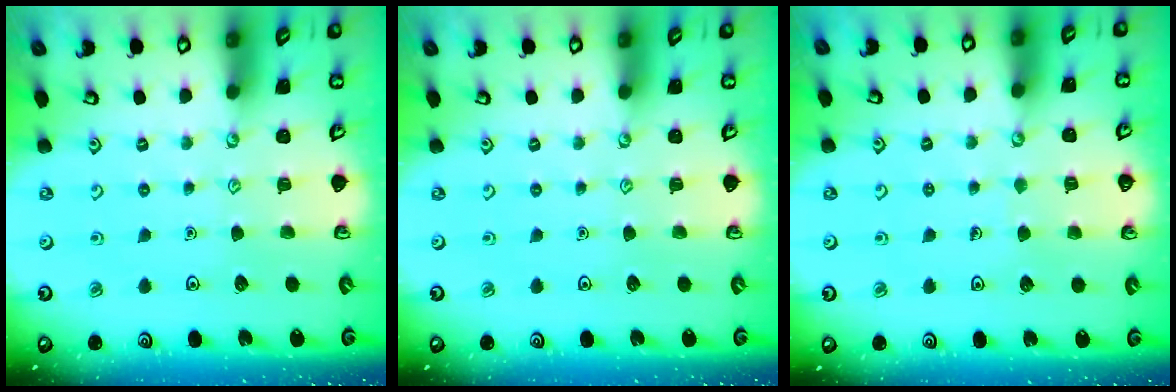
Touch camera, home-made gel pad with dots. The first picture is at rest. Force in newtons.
{"total": 0.0}
{"total": 2.6, "press": 2.6, "slide": 0.2}